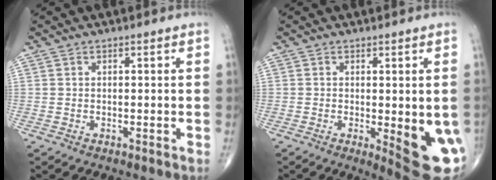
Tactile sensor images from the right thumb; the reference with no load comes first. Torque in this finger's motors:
{"motor_torque": [1.08, 2.69, 1.30, -0.44, 0.29]}